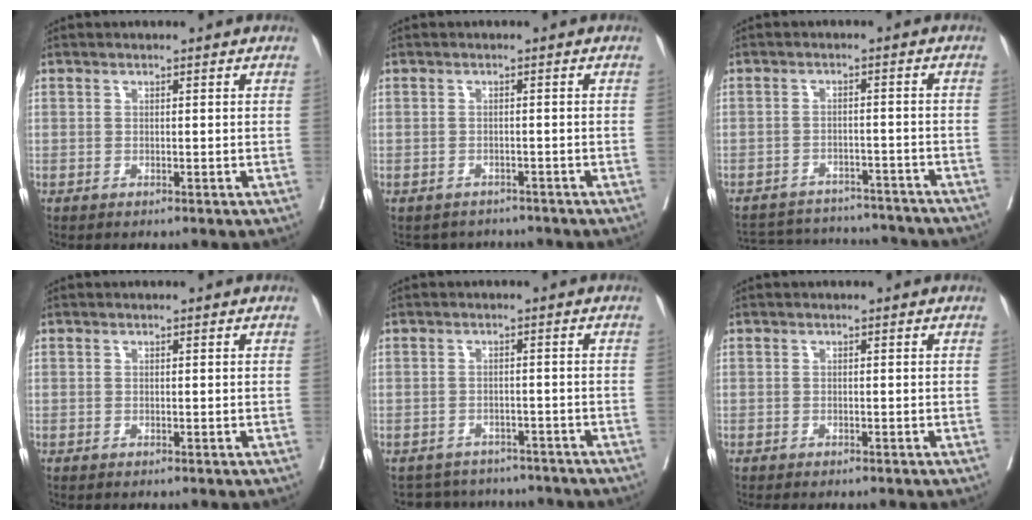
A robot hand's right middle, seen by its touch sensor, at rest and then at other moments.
{"total": 4.3, "force": [-4.0, 1.5, -0.4], "torque": [0.010, 0.006, -0.052]}
{"total": 17.2, "force": [-16.1, 4.3, 4.4], "torque": [-0.100, -0.002, -0.205]}
{"total": 0.0}
{"total": 8.7, "force": [-7.9, 3.4, 0.8], "torque": [-0.013, 0.016, -0.091]}
{"total": 2.5, "force": [-2.2, 0.8, 1.0], "torque": [-0.010, -0.006, -0.027]}